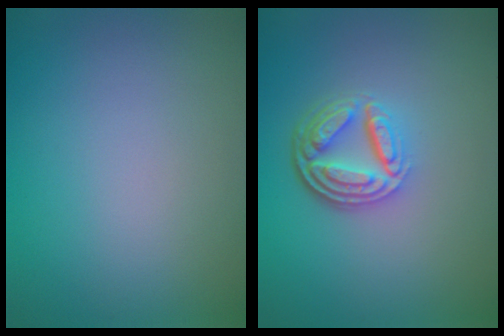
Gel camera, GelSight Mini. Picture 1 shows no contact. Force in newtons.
{"total": 4.8, "press": 3.6, "slide": 3.2}